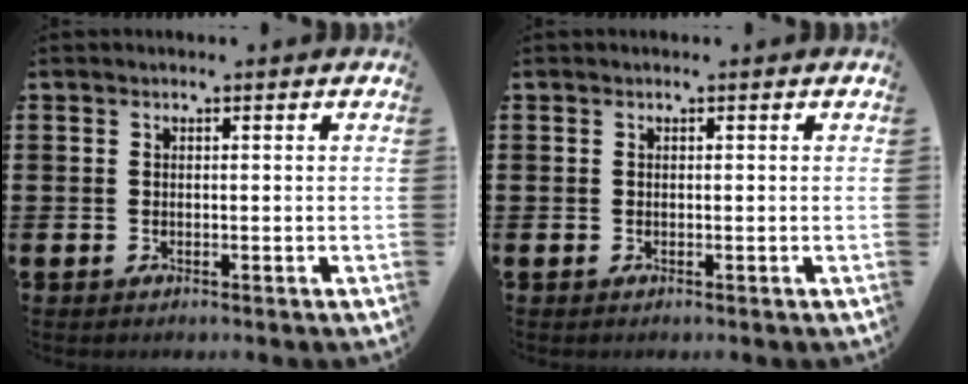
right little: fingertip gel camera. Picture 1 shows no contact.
{"total": 0.0}